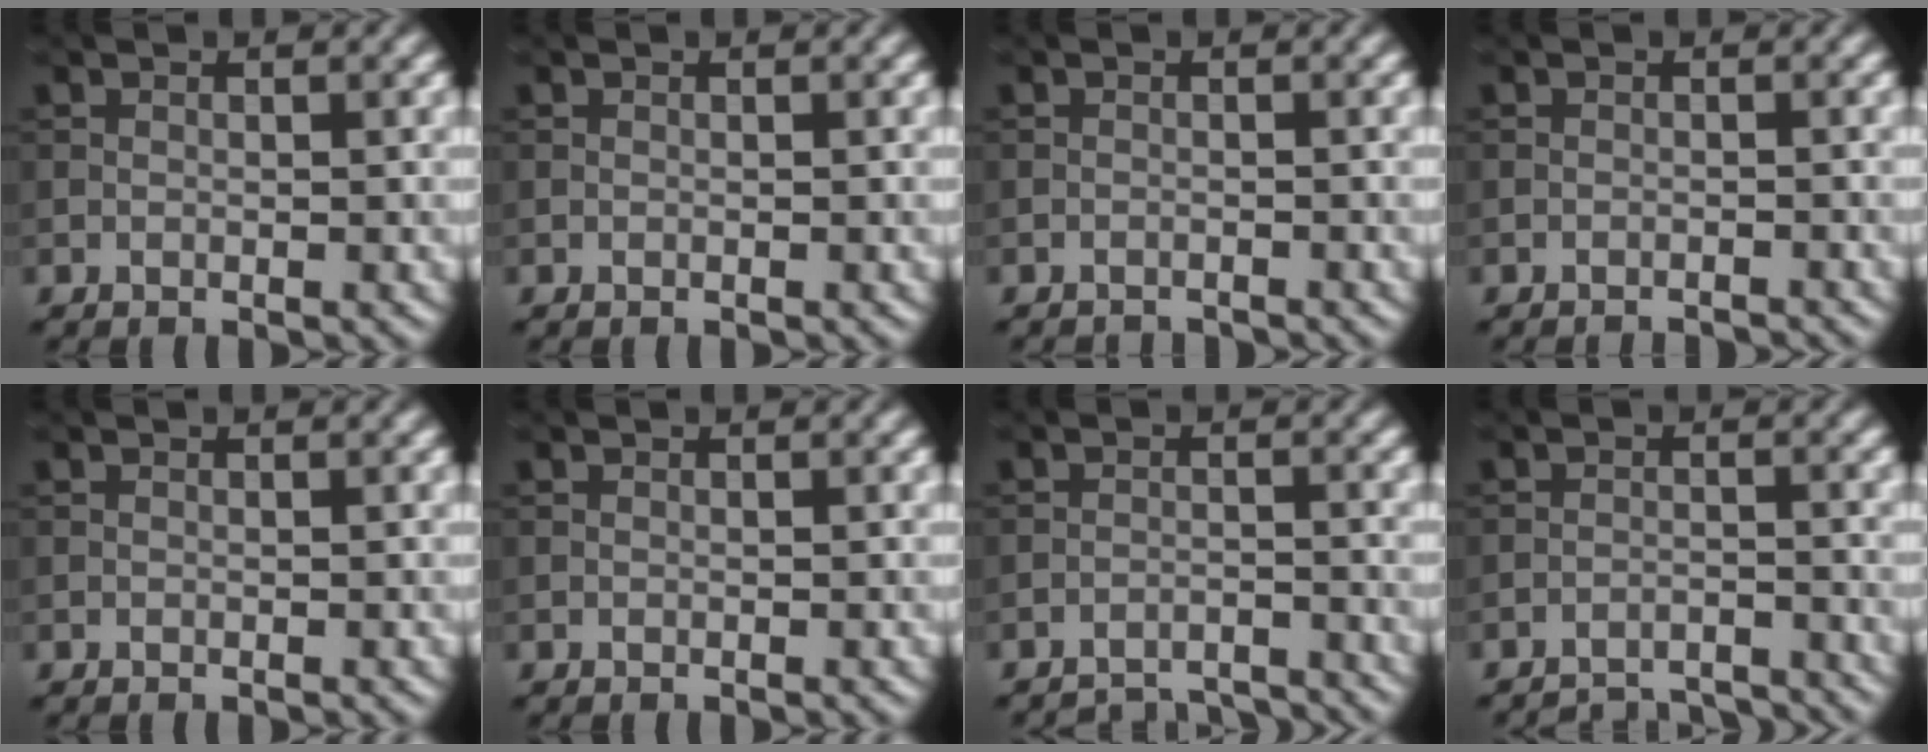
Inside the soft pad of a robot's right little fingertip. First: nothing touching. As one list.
[{"total": 0.0}, {"total": 2.0, "force": [-1.9, 0.2, 0.2], "torque": [0.004, -0.007, -0.030]}, {"total": 2.1, "force": [-2.1, 0.2, 0.5], "torque": [-0.006, 0.002, -0.030]}, {"total": 0.0}, {"total": 0.0}, {"total": 5.3, "force": [-5.2, 0.7, 0.7], "torque": [-0.012, -0.004, -0.075]}, {"total": 6.0, "force": [-5.9, 1.0, 0.9], "torque": [-0.013, -0.003, -0.086]}]